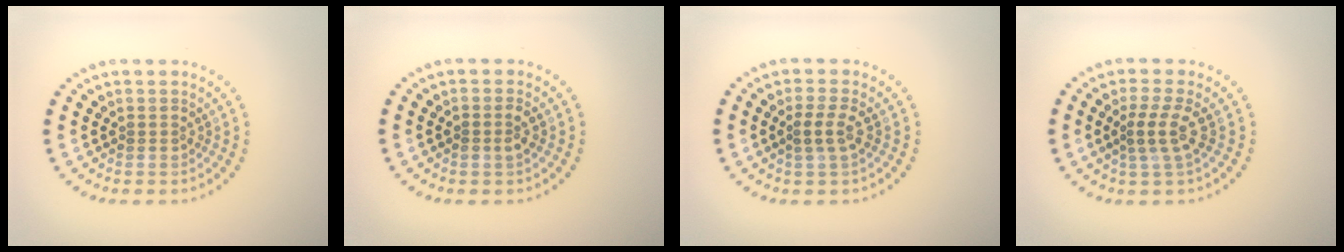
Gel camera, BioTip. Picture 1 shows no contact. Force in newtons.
{"total": 1.2, "press": 1.2, "slide": 0.1}
{"total": 1.9, "press": 1.7, "slide": 0.8}
{"total": 2.5, "press": 2.0, "slide": 1.5}